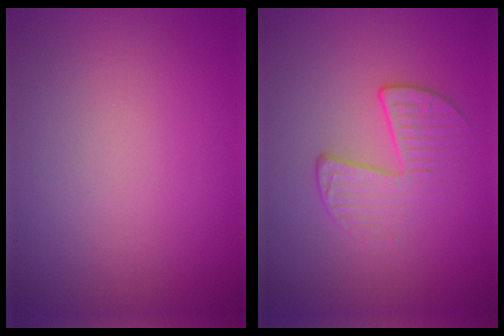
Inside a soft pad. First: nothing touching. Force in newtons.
{"total": 2.4, "press": 1.7, "slide": 1.8}